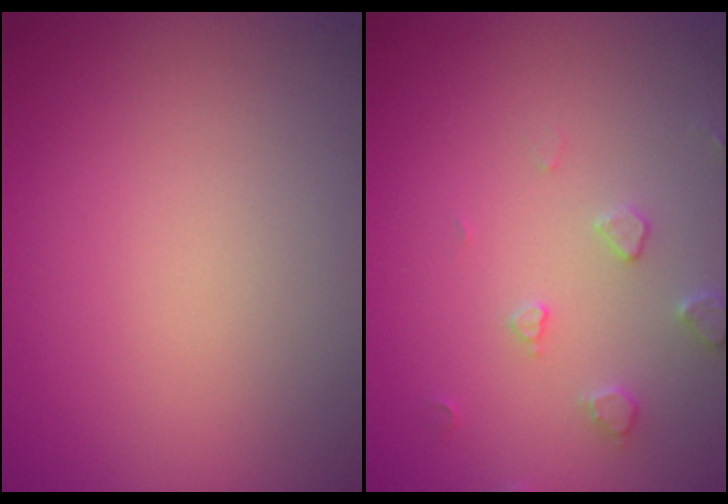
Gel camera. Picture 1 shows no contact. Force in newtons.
{"total": 1.9, "press": 1.8, "slide": 0.3}